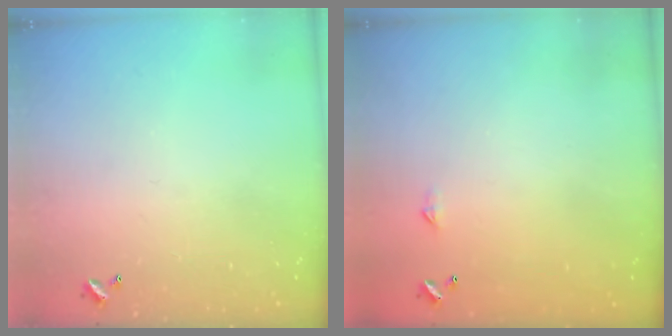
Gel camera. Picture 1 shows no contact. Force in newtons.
{"total": 2.3, "press": 2.3, "slide": 0.4}